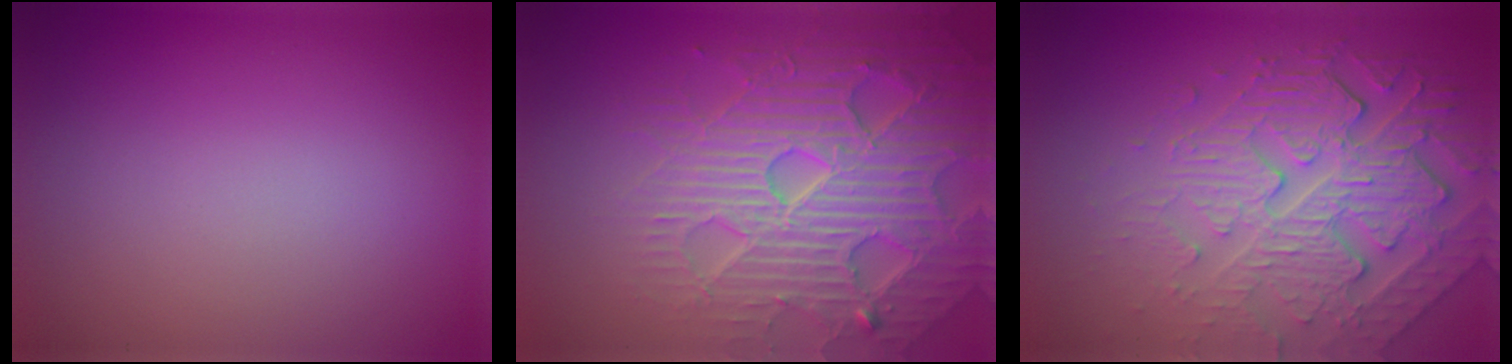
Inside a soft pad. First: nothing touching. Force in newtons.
{"total": 7.4, "press": 7.3, "slide": 1.5}
{"total": 7.2, "press": 5.3, "slide": 4.9}